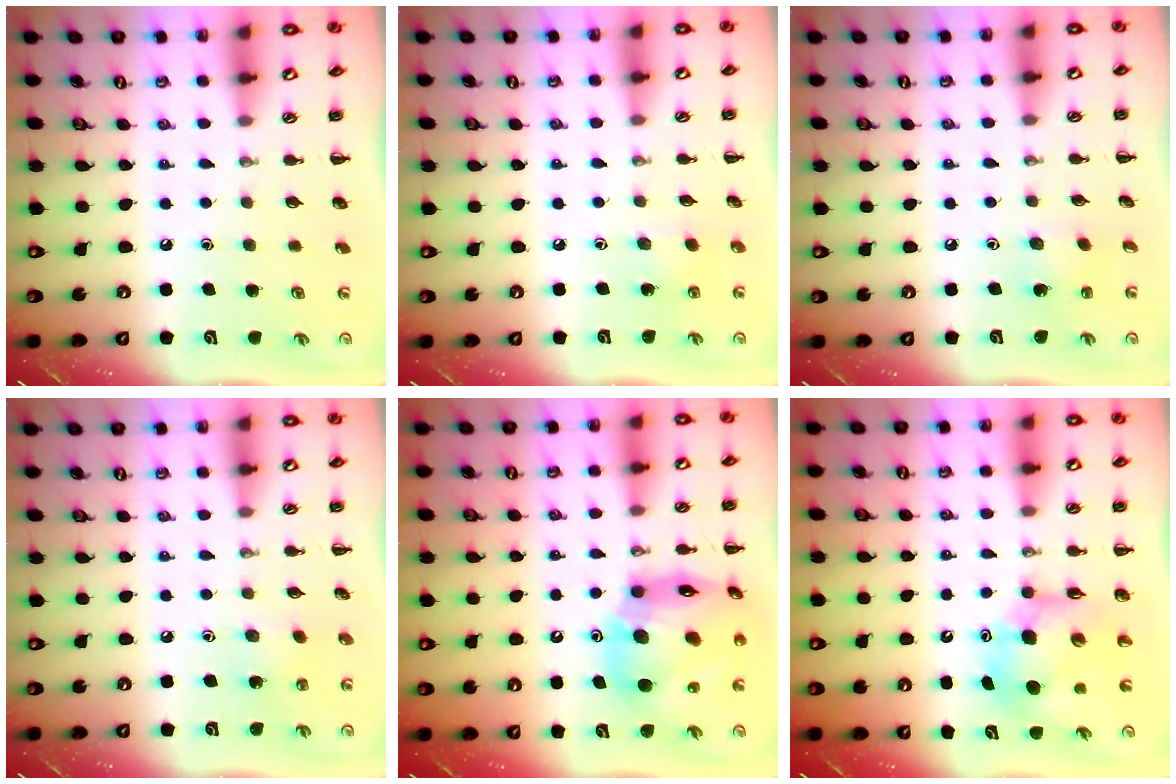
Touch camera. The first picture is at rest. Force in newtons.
{"total": 2.9, "press": 2.7, "slide": 0.9}
{"total": 3.0, "press": 2.8, "slide": 1.0}
{"total": 4.4, "press": 4.2, "slide": 1.2}
{"total": 17.4, "press": 16.7, "slide": 5.1}
{"total": 8.7, "press": 8.3, "slide": 2.6}